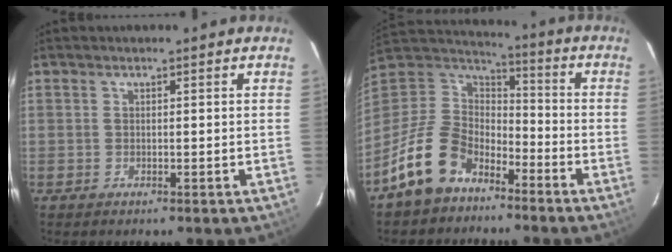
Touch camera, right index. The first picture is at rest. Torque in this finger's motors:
{"motor_torque": [0.54, -0.67, -0.17, -0.21]}